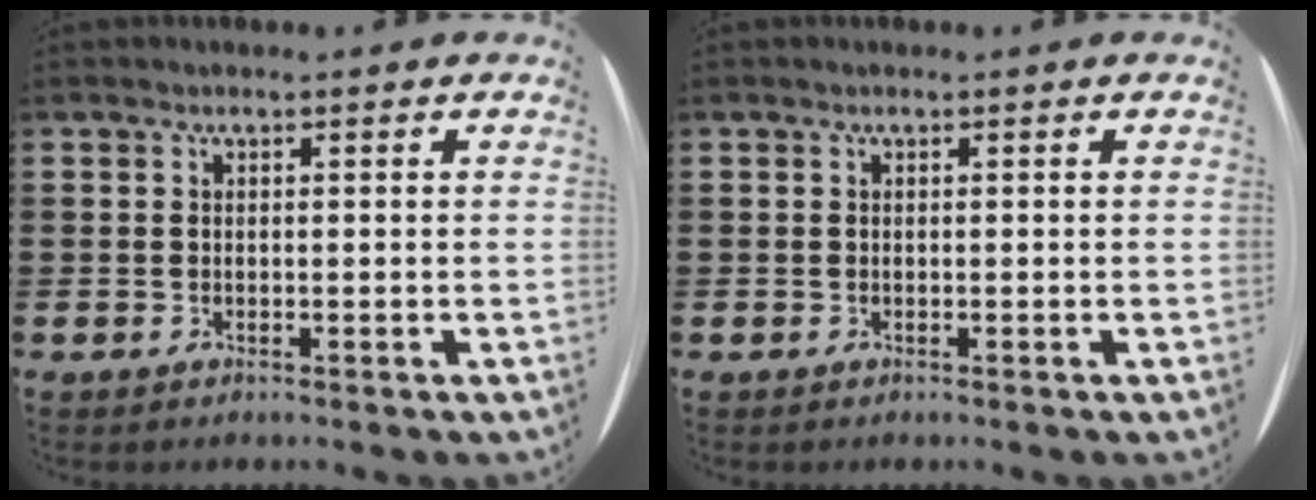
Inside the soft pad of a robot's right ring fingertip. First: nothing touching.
{"total": 0.0}